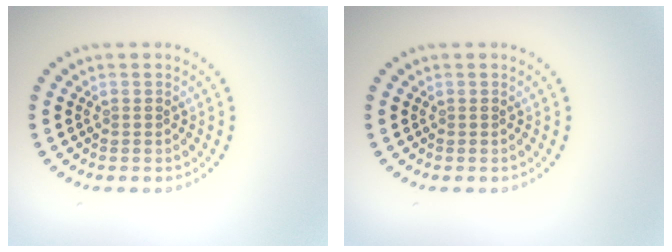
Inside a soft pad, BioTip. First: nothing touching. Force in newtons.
{"total": 0.0}